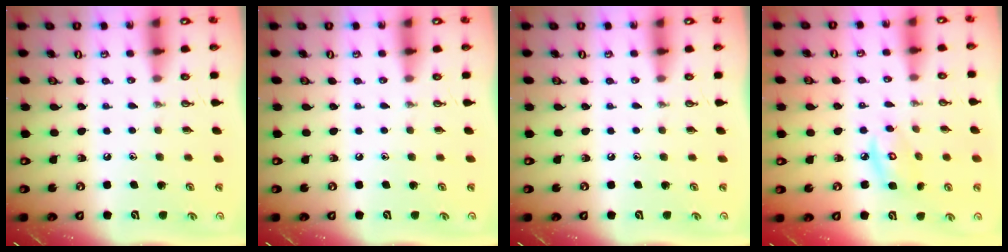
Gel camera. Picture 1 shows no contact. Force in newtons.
{"total": 0.0}
{"total": 0.0}
{"total": 6.2, "press": 6.2, "slide": 0.3}